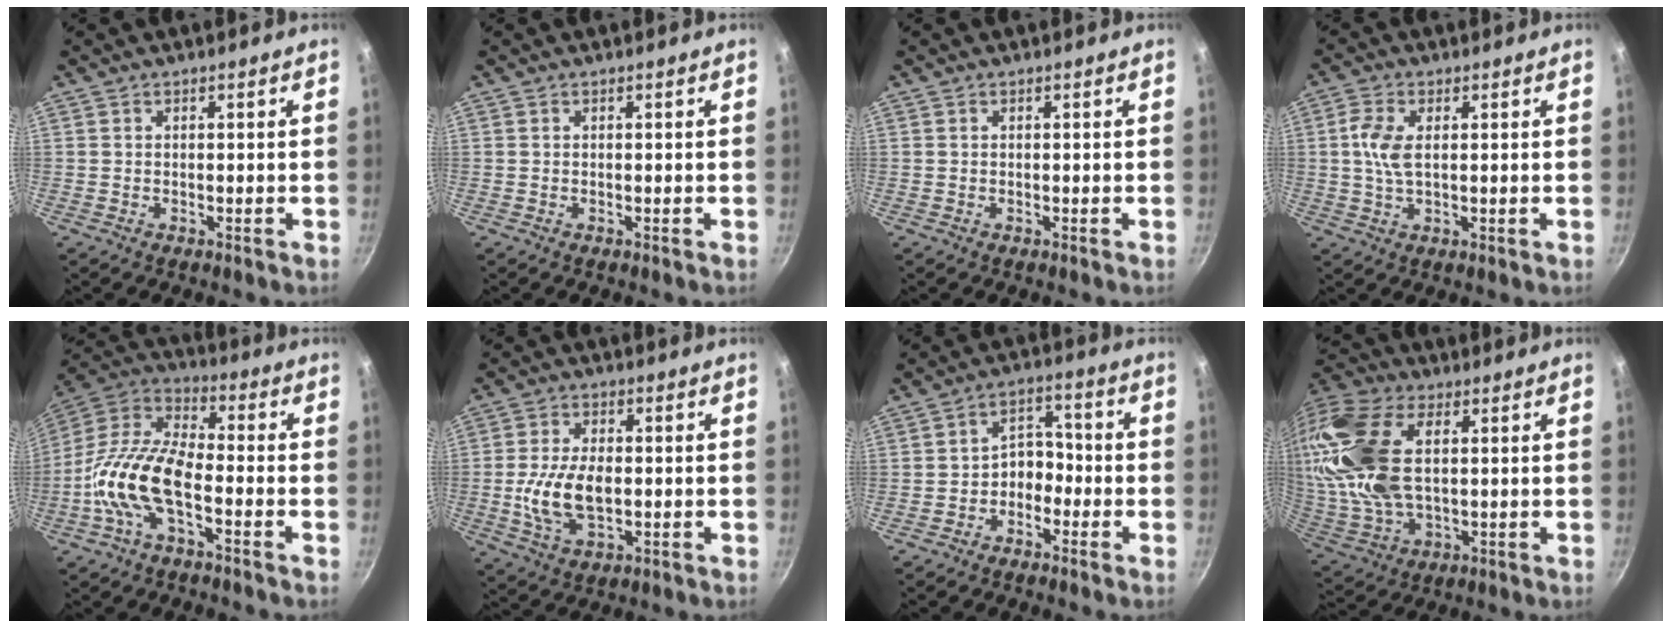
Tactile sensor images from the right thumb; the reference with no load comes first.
{"total": 0.0}
{"total": 0.0}
{"total": 5.9, "force": [0.9, 2.8, 5.0], "torque": [-0.118, 0.003, 0.015]}
{"total": 15.4, "force": [-4.8, 7.1, 12.8], "torque": [-0.265, 0.047, -0.096]}
{"total": 10.4, "force": [-1.1, 5.7, 8.6], "torque": [-0.167, 0.002, -0.017]}
{"total": 5.8, "force": [-2.3, 4.3, 3.2], "torque": [-0.019, 0.038, -0.052]}
{"total": 23.9, "force": [4.7, 12.7, 19.6], "torque": [-0.472, 0.008, 0.087]}